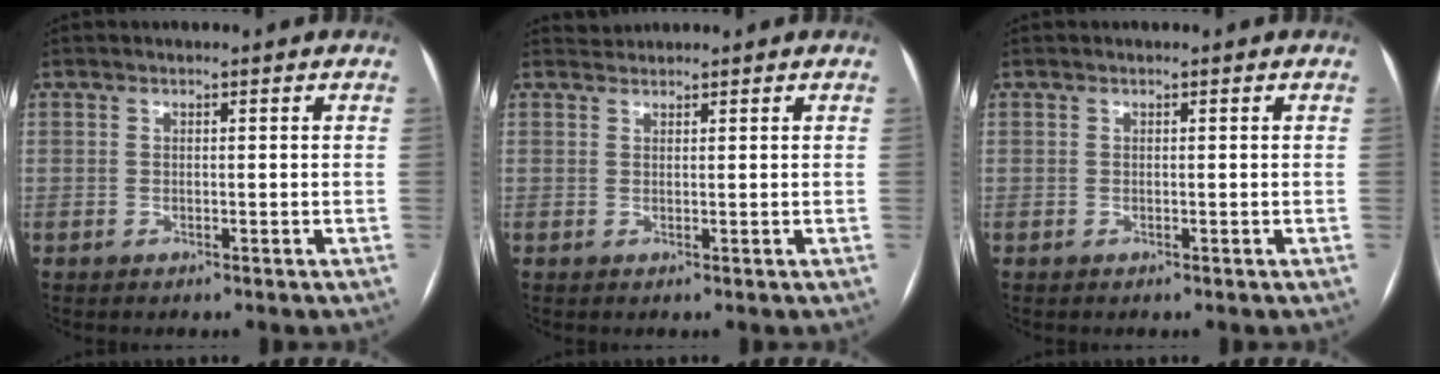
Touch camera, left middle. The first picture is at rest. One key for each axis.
{"total": 1.1, "fx": 1.0, "fy": 0.0, "fz": -0.5, "tx": -0.001, "ty": 0.009, "tz": 0.021}
{"total": 0.0}